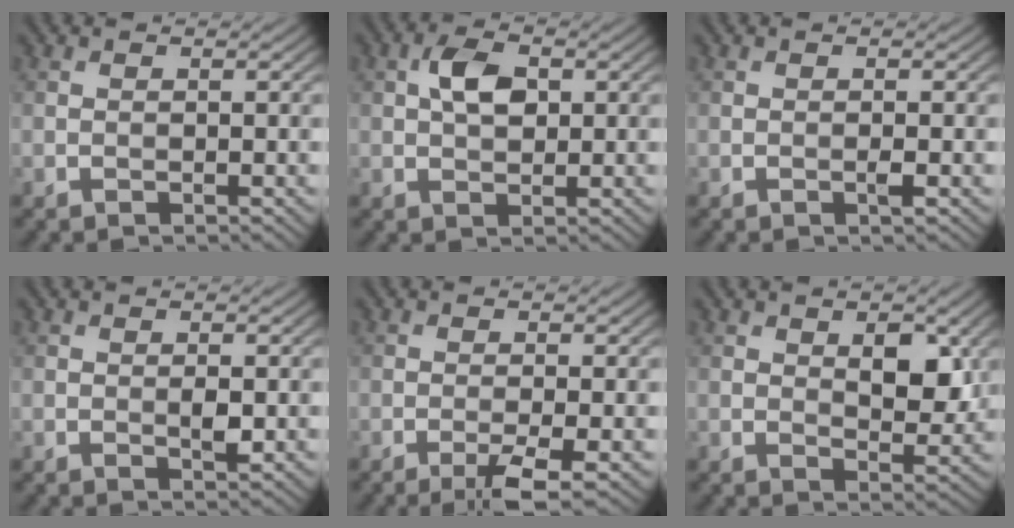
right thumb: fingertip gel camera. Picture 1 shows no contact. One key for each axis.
{"total": 4.4, "fx": 1.0, "fy": 2.6, "fz": 3.4, "tx": -0.070, "ty": 0.008, "tz": 0.013}
{"total": 0.8, "fx": -0.3, "fy": 0.0, "fz": 0.8, "tx": -0.015, "ty": 0.000, "tz": -0.007}
{"total": 1.3, "fx": 0.0, "fy": 0.4, "fz": 1.3, "tx": -0.025, "ty": -0.003, "tz": -0.001}
{"total": 3.4, "fx": -1.7, "fy": 0.2, "fz": 3.0, "tx": -0.053, "ty": 0.004, "tz": -0.037}
{"total": 5.6, "fx": 1.7, "fy": 2.9, "fz": 4.5, "tx": -0.070, "ty": -0.008, "tz": 0.032}